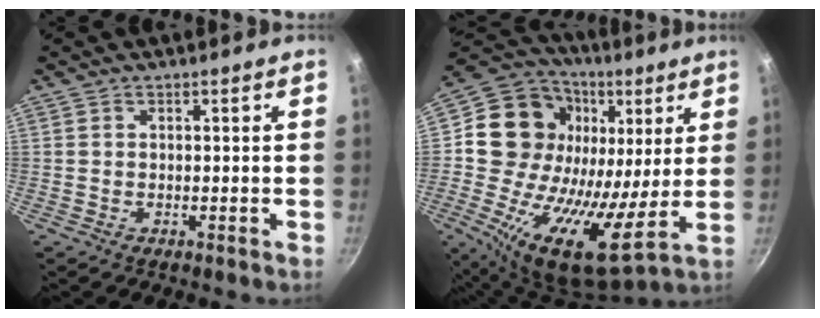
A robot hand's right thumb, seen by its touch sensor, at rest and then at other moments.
{"total": 23.7, "force": [5.3, 16.0, 16.7], "torque": [-0.285, -0.025, 0.068]}